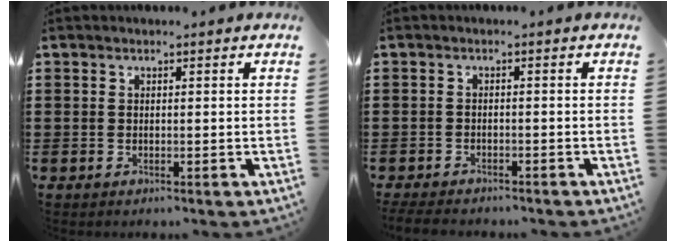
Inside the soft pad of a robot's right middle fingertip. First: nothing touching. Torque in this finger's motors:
{"motor_torque": [2.14, 0.00, 0.53, 0.15]}